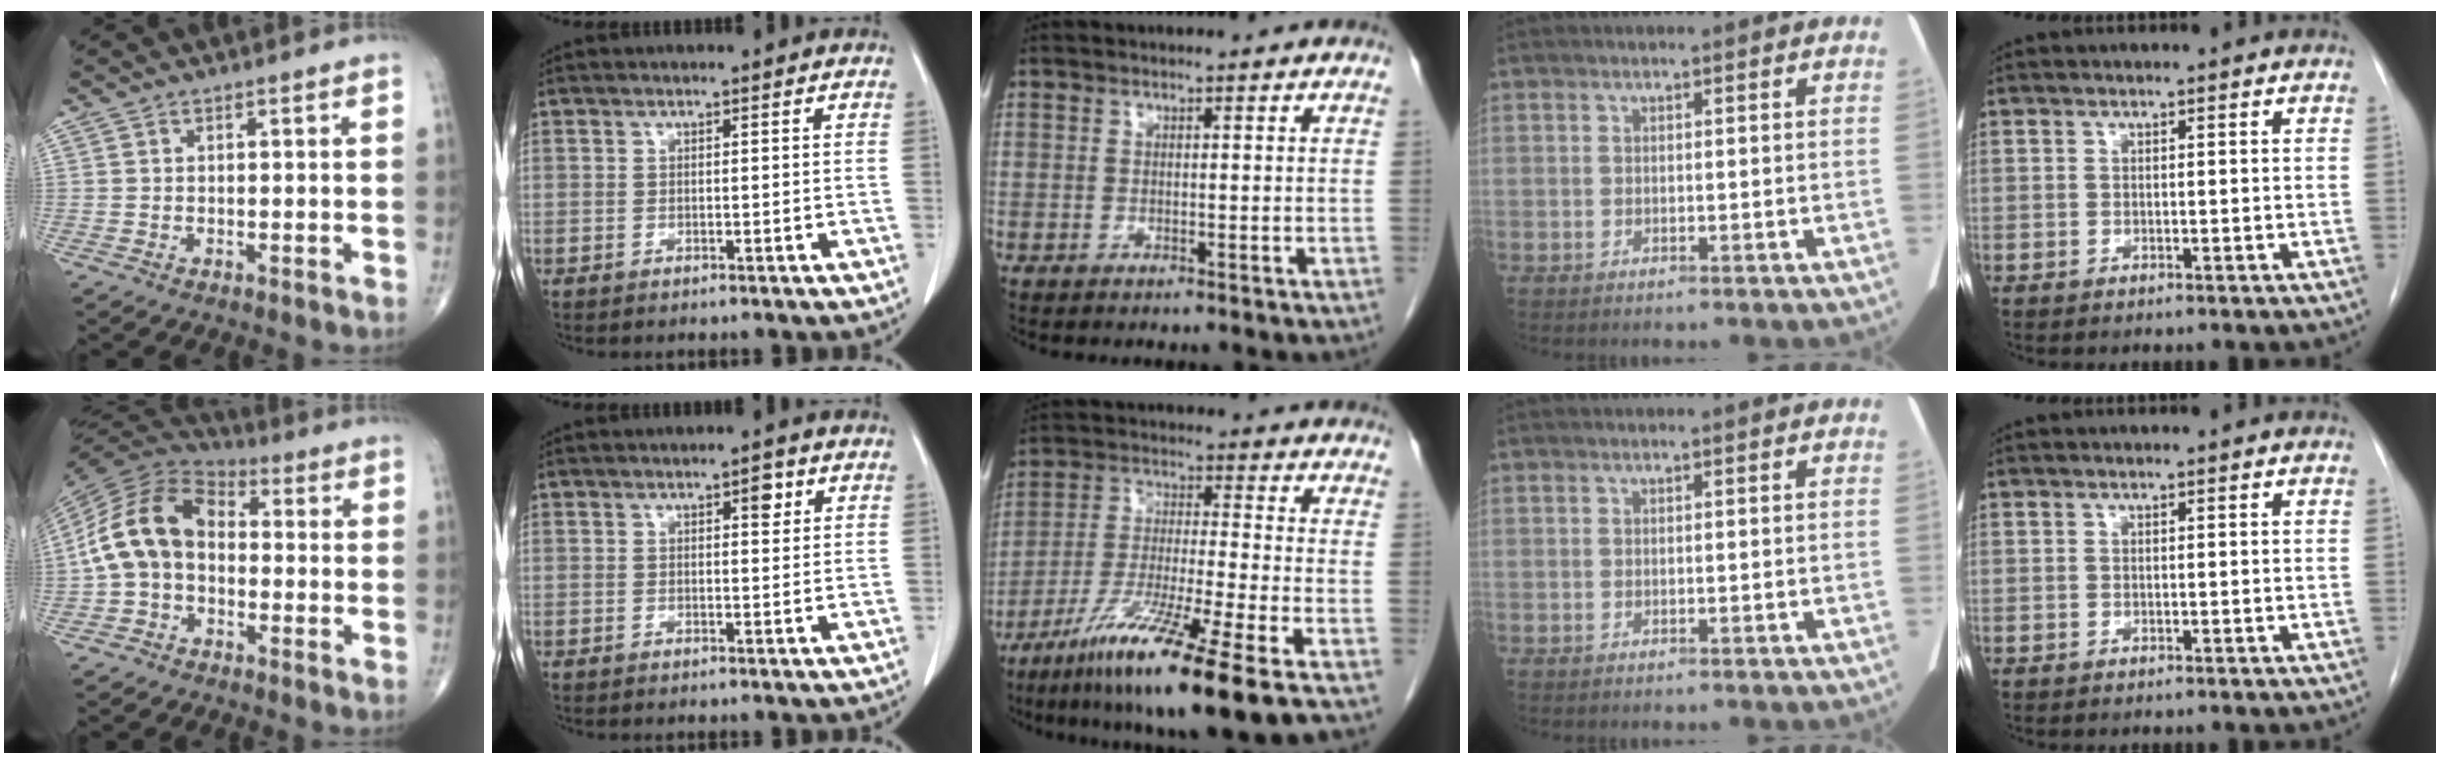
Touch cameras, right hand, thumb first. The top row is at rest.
{"thumb": {"total": 13.8, "force": [-1.2, 9.7, 9.6], "torque": [-0.173, 0.037, -0.037]}, "index": {"total": 2.0, "force": [1.0, 0.7, 1.6], "torque": [-0.021, -0.001, 0.012]}, "middle": {"total": 15.9, "force": [-10.0, -0.9, 12.3], "torque": [-0.231, -0.055, -0.180]}}